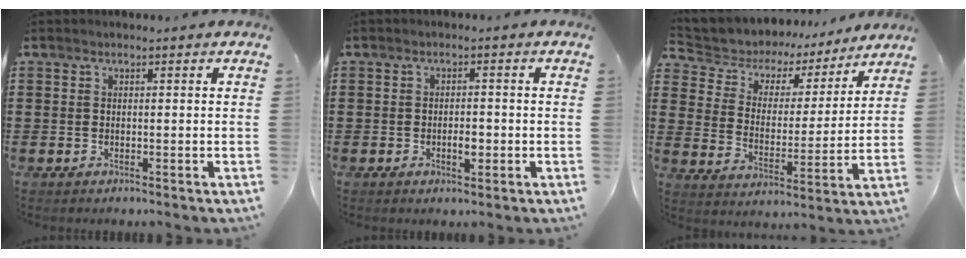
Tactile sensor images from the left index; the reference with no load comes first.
{"total": 2.5, "force": [-0.6, 1.2, 2.1], "torque": [-0.042, 0.002, -0.011]}
{"total": 5.4, "force": [4.7, 2.6, 0.4], "torque": [-0.045, -0.035, 0.077]}